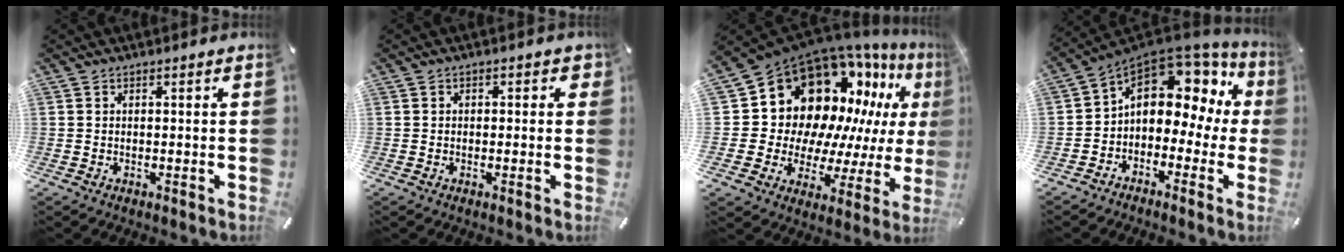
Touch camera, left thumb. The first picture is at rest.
{"total": 1.4, "force": [-0.3, 1.1, 0.8], "torque": [-0.007, 0.004, -0.009]}
{"total": 18.6, "force": [10.5, 12.8, 8.5], "torque": [-0.140, -0.114, 0.206]}
{"total": 11.0, "force": [2.8, 8.0, 7.0], "torque": [-0.111, -0.025, 0.046]}